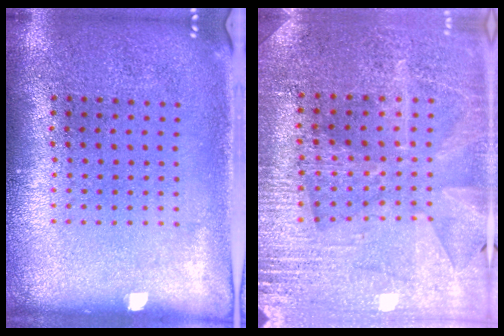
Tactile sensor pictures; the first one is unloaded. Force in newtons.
{"total": 3.0, "press": 3.0, "slide": 0.6}